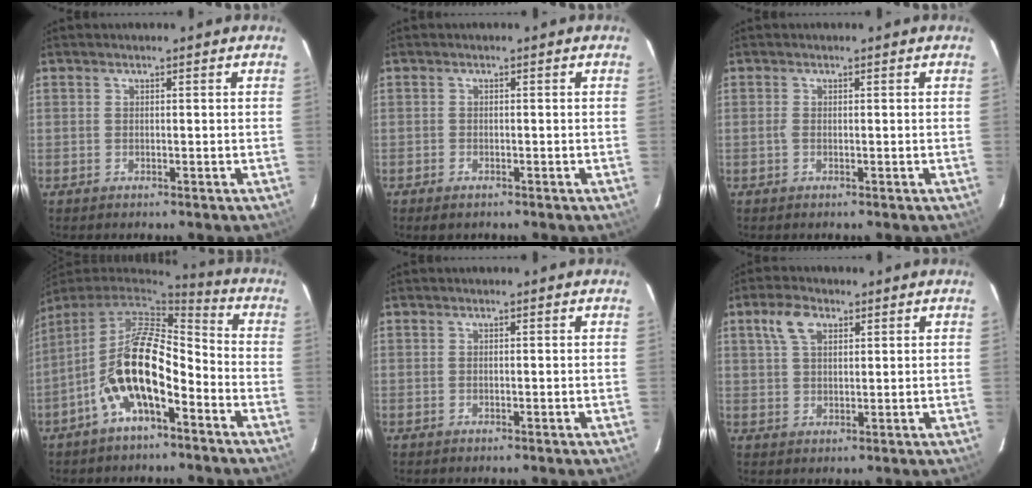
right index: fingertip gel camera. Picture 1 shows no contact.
{"total": 1.6, "force": [-1.2, 0.8, 0.8], "torque": [-0.017, -0.003, -0.022]}
{"total": 0.8, "force": [-0.2, 0.3, 0.7], "torque": [-0.015, 0.000, -0.005]}
{"total": 14.5, "force": [-6.3, 5.3, 11.9], "torque": [-0.229, -0.003, -0.122]}
{"total": 0.0}
{"total": 5.4, "force": [2.6, 3.1, 3.6], "torque": [-0.071, 0.016, 0.050]}